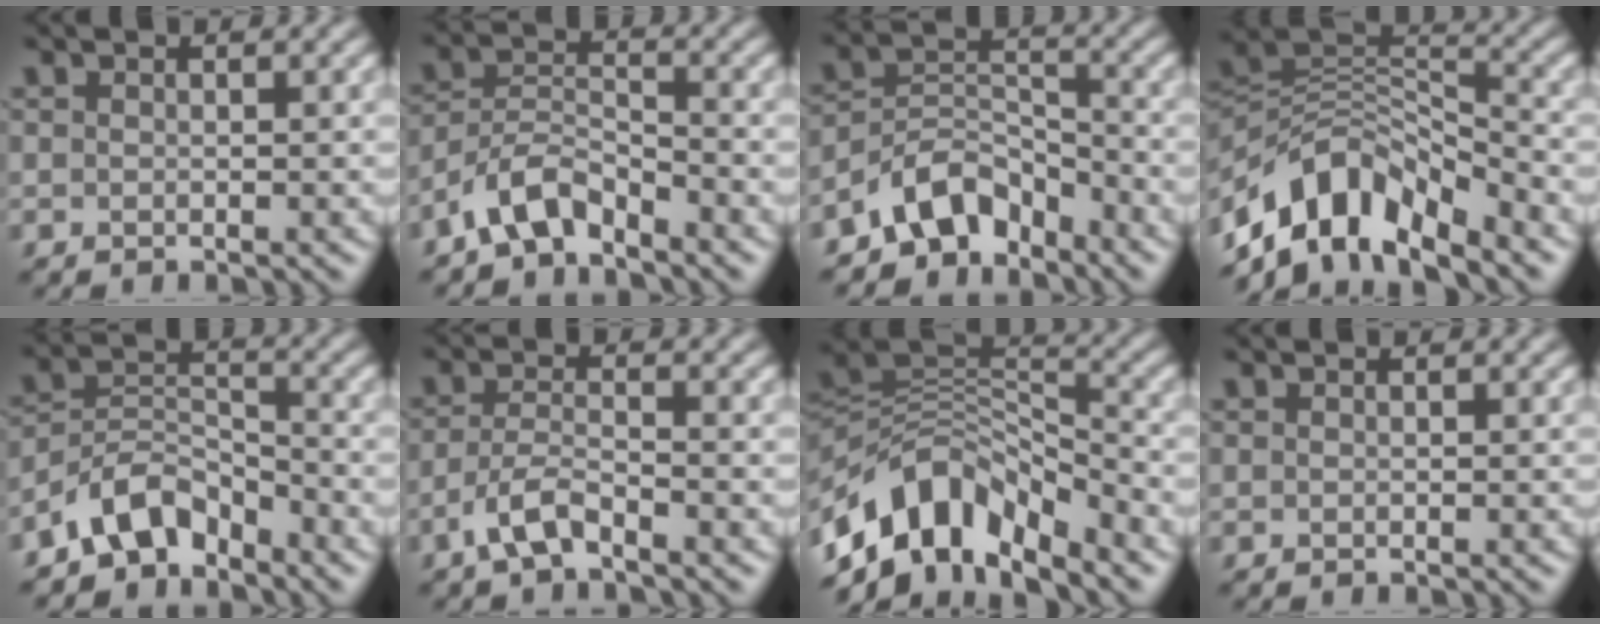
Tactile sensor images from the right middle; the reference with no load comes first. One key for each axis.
{"total": 4.3, "fx": -3.4, "fy": 1.6, "fz": 2.1, "tx": -0.038, "ty": 0.008, "tz": -0.075}
{"total": 5.9, "fx": -4.5, "fy": 3.0, "fz": 2.3, "tx": -0.028, "ty": 0.008, "tz": -0.094}
{"total": 9.8, "fx": -6.6, "fy": 4.5, "fz": 5.6, "tx": -0.090, "ty": 0.006, "tz": -0.135}
{"total": 5.4, "fx": -4.2, "fy": 2.6, "fz": 2.2, "tx": -0.030, "ty": 0.007, "tz": -0.090}
{"total": 3.2, "fx": -2.2, "fy": 0.9, "fz": 2.2, "tx": -0.052, "ty": 0.006, "tz": -0.050}
{"total": 10.1, "fx": -6.3, "fy": 5.2, "fz": 6.0, "tx": -0.097, "ty": 0.008, "tz": -0.128}
{"total": 0.0}